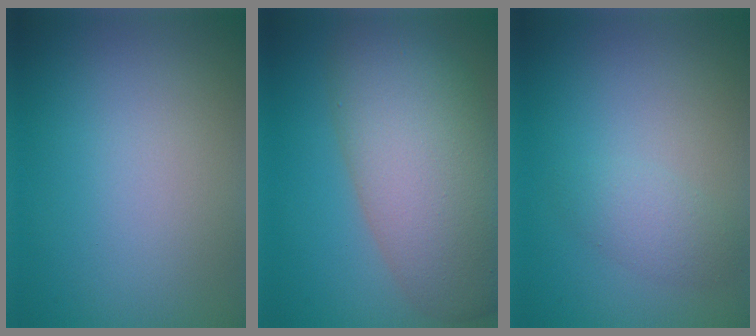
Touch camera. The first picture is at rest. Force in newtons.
{"total": 10.9, "press": 10.9, "slide": 0.5}
{"total": 1.8, "press": 1.8, "slide": 0.0}